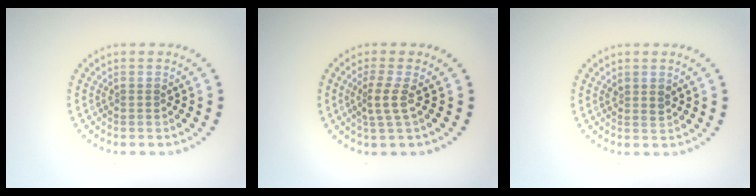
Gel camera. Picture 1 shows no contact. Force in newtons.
{"total": 2.2, "press": 1.6, "slide": 1.5}
{"total": 1.0, "press": 0.9, "slide": 0.5}